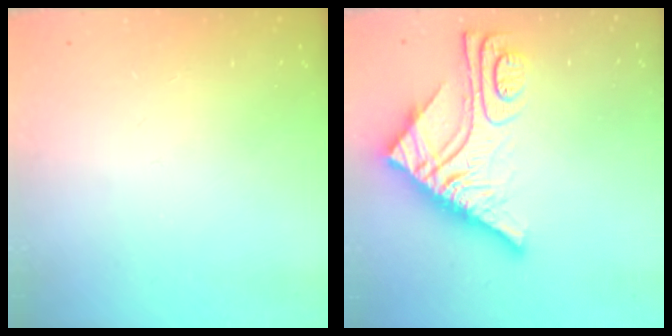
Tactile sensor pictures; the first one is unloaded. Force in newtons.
{"total": 12.6, "press": 12.5, "slide": 1.2}